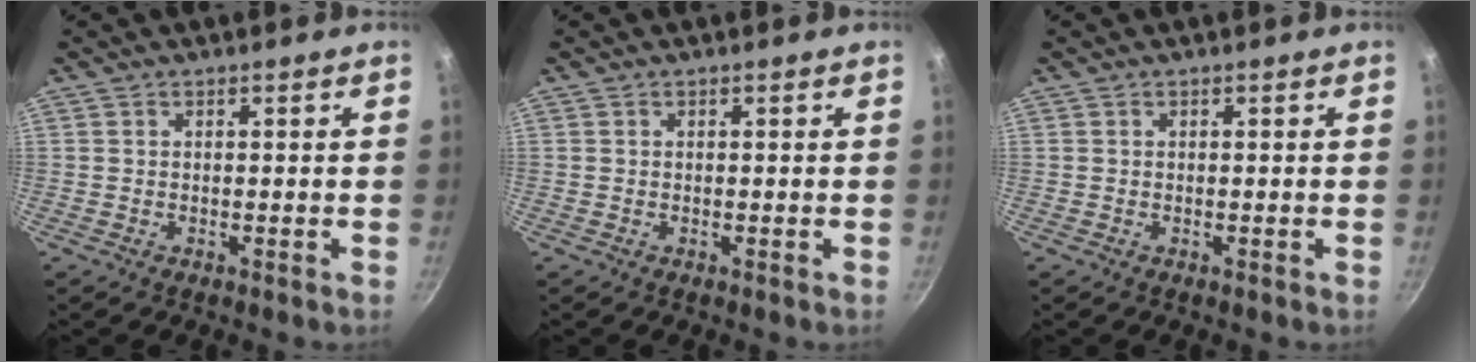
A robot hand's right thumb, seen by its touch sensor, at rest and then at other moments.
{"total": 0.0}
{"total": 0.0}